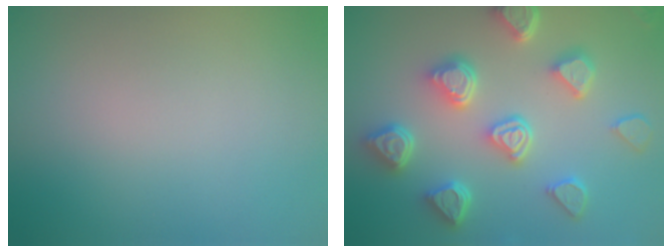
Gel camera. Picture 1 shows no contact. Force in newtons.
{"total": 7.0, "press": 6.0, "slide": 3.6}